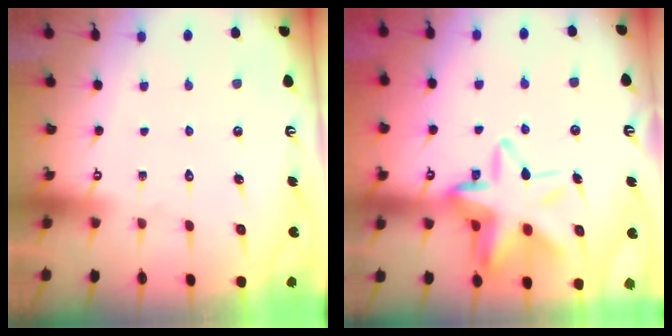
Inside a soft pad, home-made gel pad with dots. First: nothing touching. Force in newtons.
{"total": 17.0, "press": 16.8, "slide": 2.3}